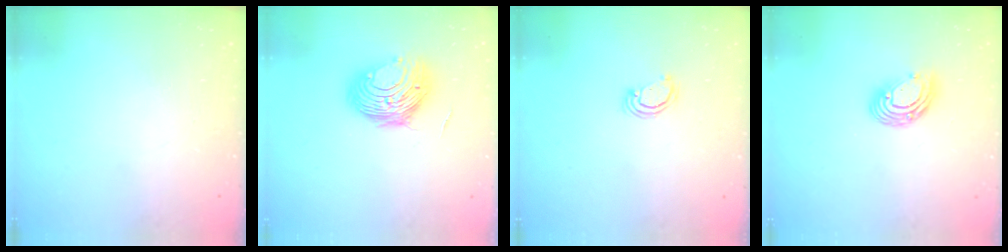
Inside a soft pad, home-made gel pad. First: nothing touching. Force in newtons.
{"total": 10.7, "press": 10.7, "slide": 0.8}
{"total": 2.3, "press": 2.3, "slide": 0.3}
{"total": 9.5, "press": 9.4, "slide": 1.7}